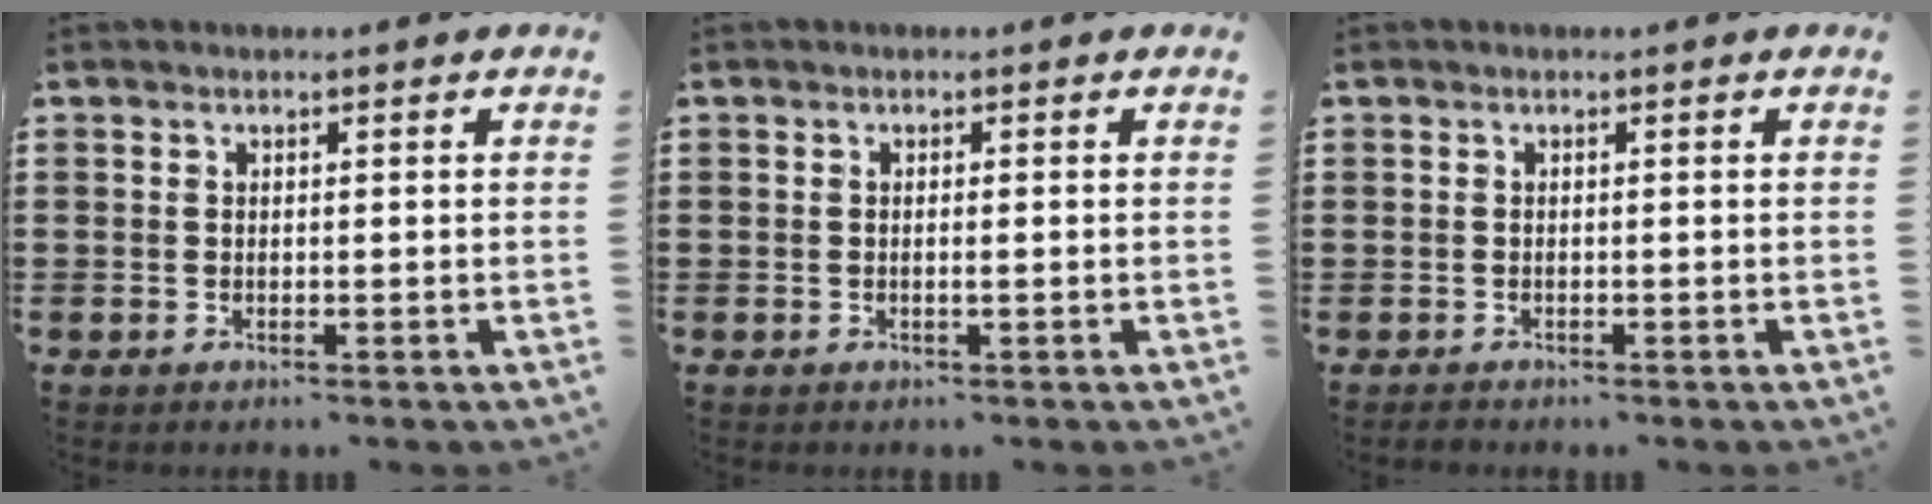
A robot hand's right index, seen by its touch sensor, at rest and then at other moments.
{"total": 0.7, "force": [-0.2, -0.1, 0.6], "torque": [-0.011, -0.004, -0.003]}
{"total": 0.6, "force": [-0.5, 0.4, 0.0], "torque": [-0.001, 0.003, -0.013]}